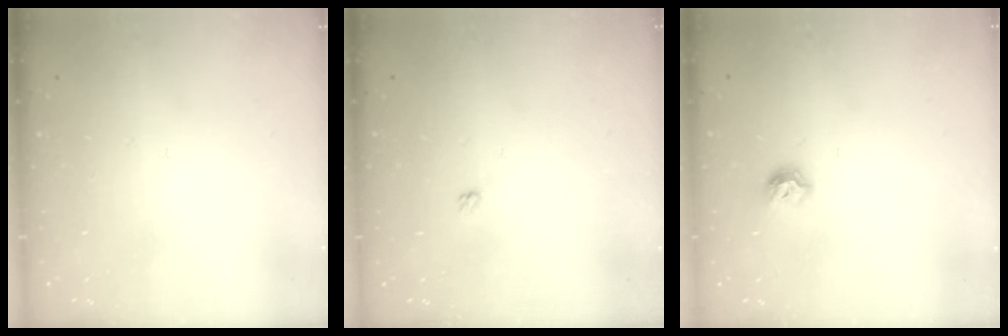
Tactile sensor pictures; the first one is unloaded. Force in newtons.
{"total": 2.4, "press": 2.4, "slide": 0.4}
{"total": 6.3, "press": 6.2, "slide": 0.9}